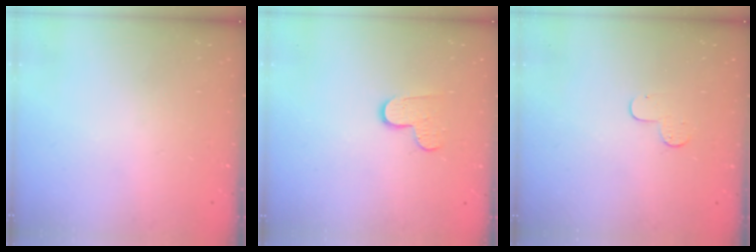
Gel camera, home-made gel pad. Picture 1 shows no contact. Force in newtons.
{"total": 7.9, "press": 7.9, "slide": 0.5}
{"total": 4.3, "press": 4.3, "slide": 0.4}